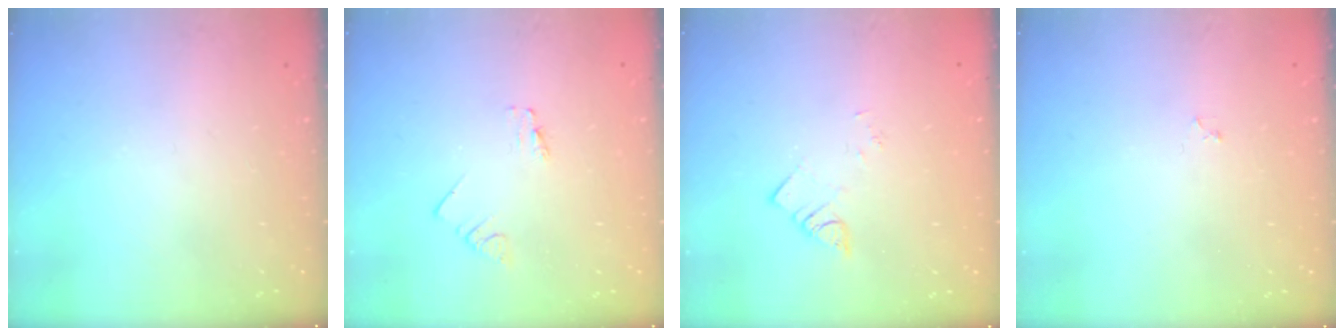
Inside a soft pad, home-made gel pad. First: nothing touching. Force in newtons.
{"total": 0.0}
{"total": 2.2, "press": 2.2, "slide": 0.2}
{"total": 2.2, "press": 2.1, "slide": 0.3}